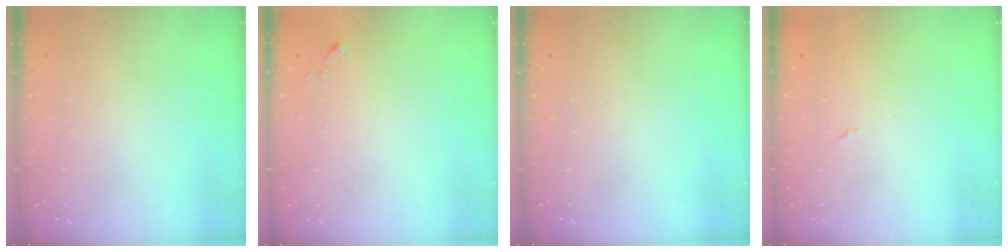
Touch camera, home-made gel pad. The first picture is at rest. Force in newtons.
{"total": 2.6, "press": 2.6, "slide": 0.4}
{"total": 0.0}
{"total": 4.6, "press": 4.6, "slide": 0.6}